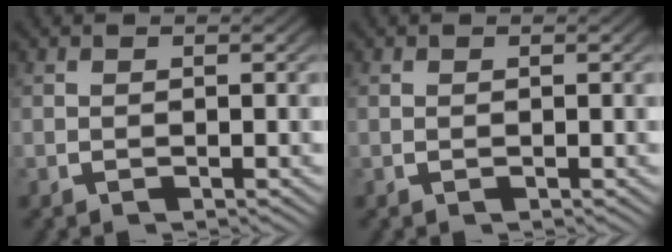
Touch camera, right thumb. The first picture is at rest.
{"total": 0.0}